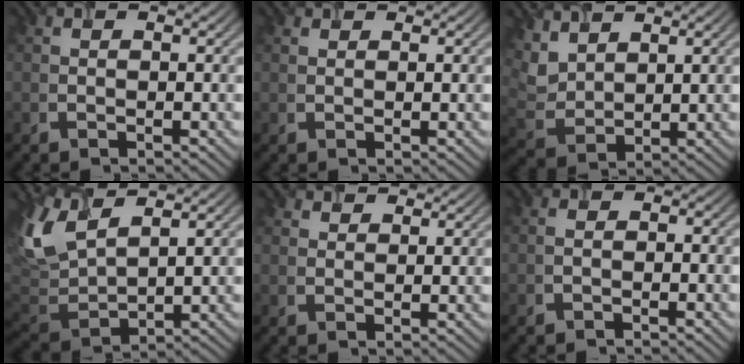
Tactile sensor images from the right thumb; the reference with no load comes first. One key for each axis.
{"total": 0.6, "fx": 0.6, "fy": 0.0, "fz": 0.2, "tx": -0.009, "ty": -0.002, "tz": 0.013}
{"total": 4.8, "fx": 3.7, "fy": 2.3, "fz": 1.9, "tx": -0.065, "ty": -0.002, "tz": 0.088}
{"total": 8.0, "fx": 4.5, "fy": 3.1, "fz": 5.9, "tx": -0.162, "ty": 0.007, "tz": 0.095}
{"total": 1.6, "fx": 1.6, "fy": 0.3, "fz": -0.3, "tx": -0.005, "ty": -0.005, "tz": 0.038}
{"total": 1.1, "fx": -1.0, "fy": 0.3, "fz": 0.3, "tx": -0.009, "ty": -0.001, "tz": -0.015}